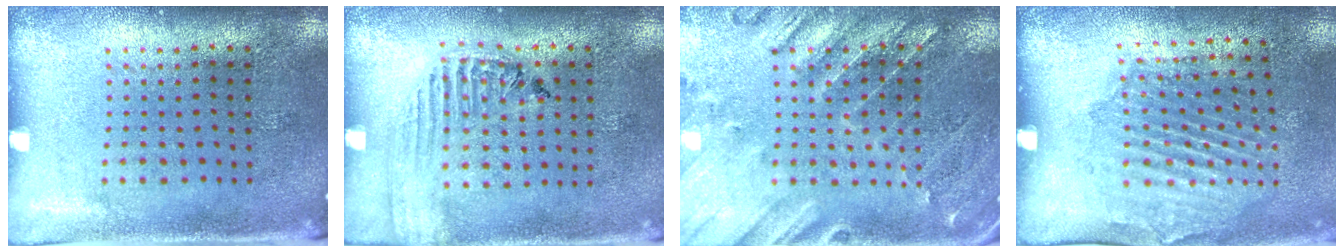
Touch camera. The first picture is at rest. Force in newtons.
{"total": 1.6, "press": 1.6, "slide": 0.4}
{"total": 0.6, "press": 0.4, "slide": 0.4}
{"total": 1.8, "press": 1.3, "slide": 1.2}